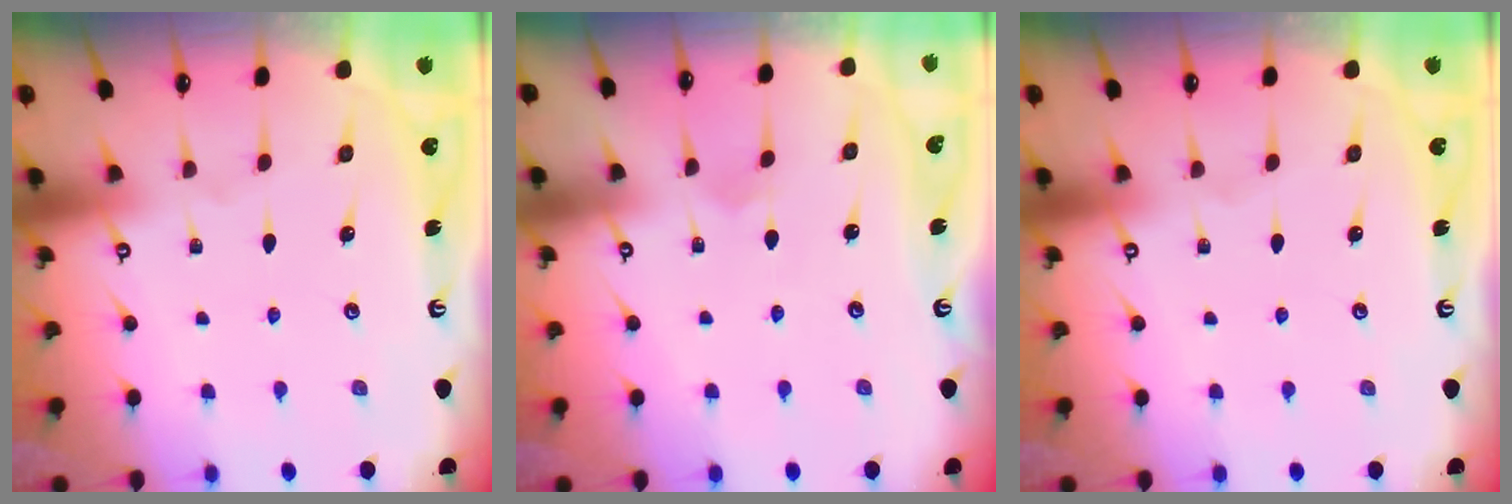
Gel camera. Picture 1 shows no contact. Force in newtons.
{"total": 3.3, "press": 3.3, "slide": 0.2}
{"total": 0.0}